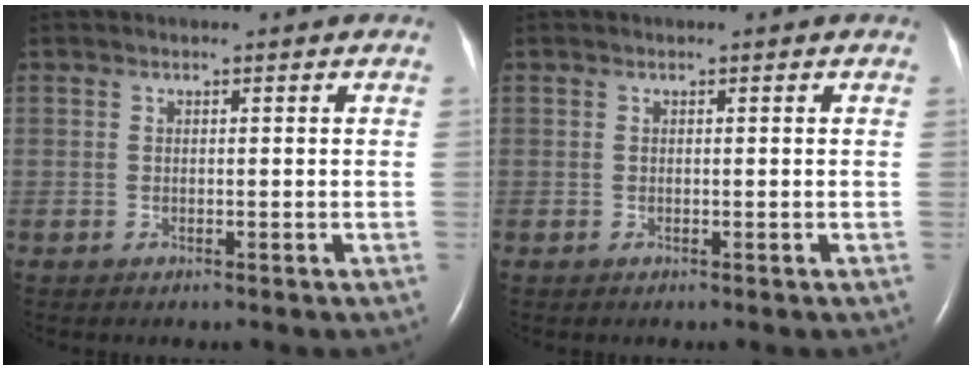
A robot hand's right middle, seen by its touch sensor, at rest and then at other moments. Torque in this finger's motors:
{"motor_torque": [0.00, 0.00, 0.00, 0.00]}